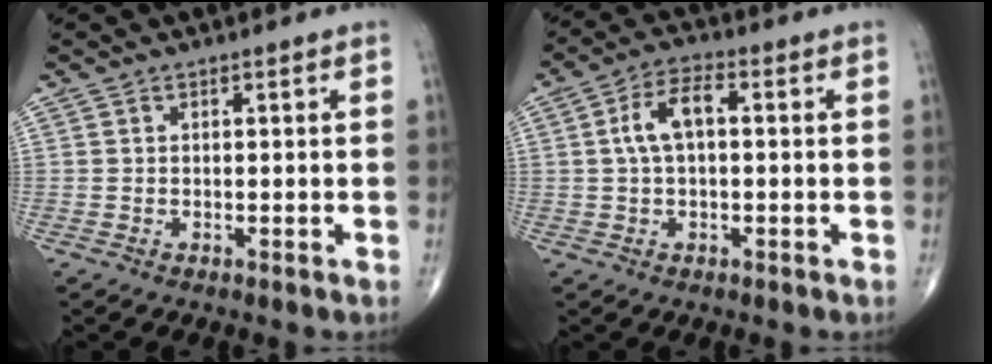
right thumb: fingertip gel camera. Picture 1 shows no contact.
{"total": 6.7, "force": [0.7, 3.3, 5.8], "torque": [-0.116, 0.022, 0.007]}